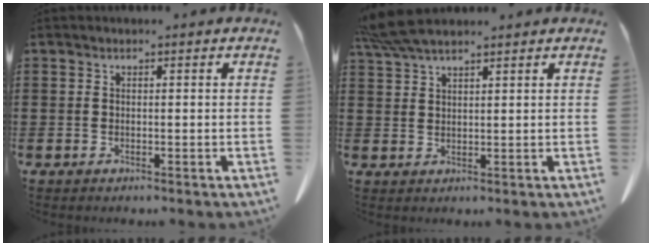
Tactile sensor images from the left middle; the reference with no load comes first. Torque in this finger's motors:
{"motor_torque": [0.83, 0.46, 0.16, 0.15]}